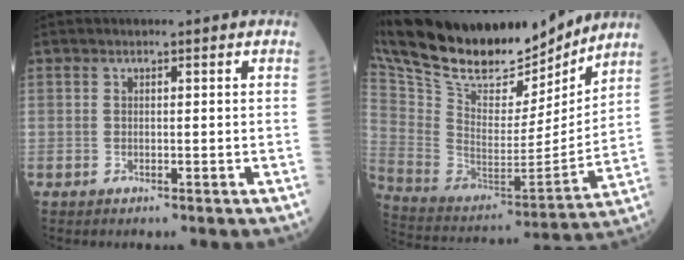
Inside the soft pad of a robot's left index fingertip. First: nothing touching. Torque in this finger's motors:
{"motor_torque": [0.45, -1.68, -0.02, 0.12]}